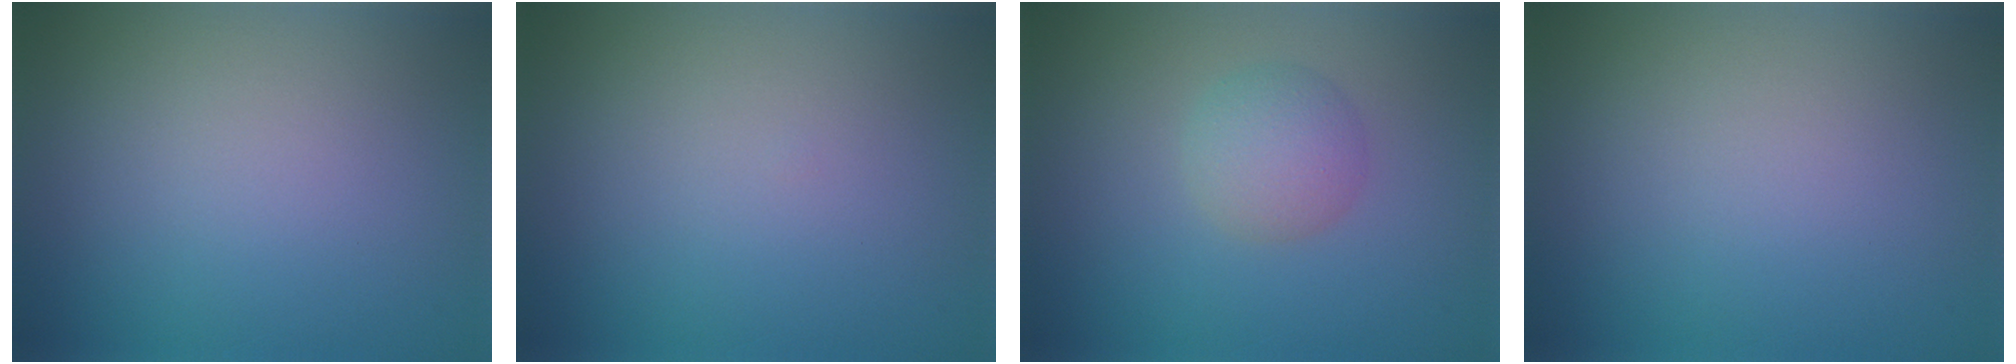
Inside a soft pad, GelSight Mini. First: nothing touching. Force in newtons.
{"total": 0.0}
{"total": 2.7, "press": 2.7, "slide": 0.1}
{"total": 0.0}